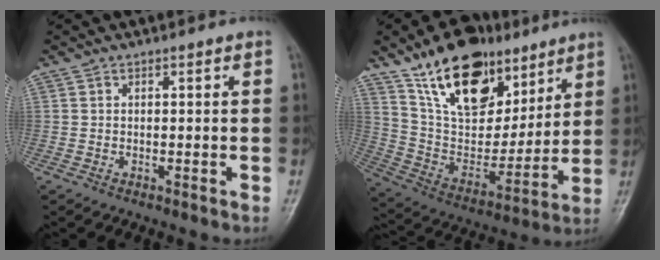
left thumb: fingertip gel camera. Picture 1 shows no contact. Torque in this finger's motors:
{"motor_torque": [1.55, 1.57, 1.44, -1.33, 0.45]}